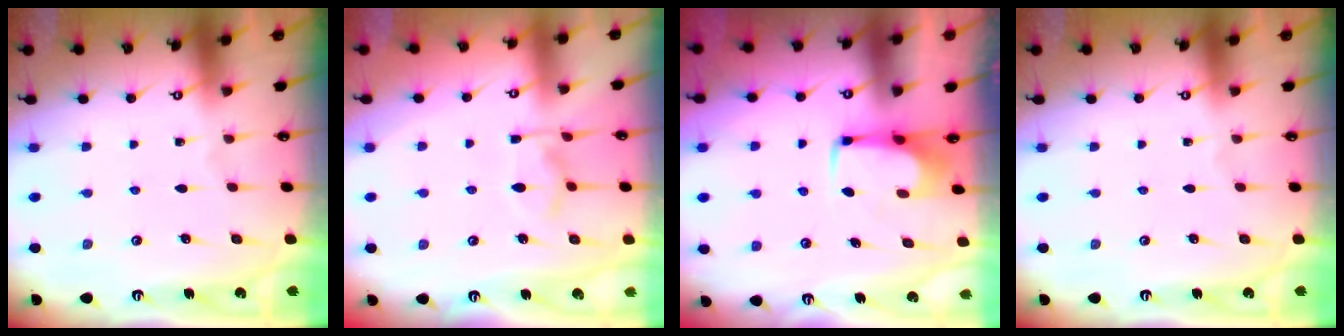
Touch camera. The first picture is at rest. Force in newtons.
{"total": 9.3, "press": 9.2, "slide": 1.2}
{"total": 1.8, "press": 1.6, "slide": 0.6}
{"total": 0.0}